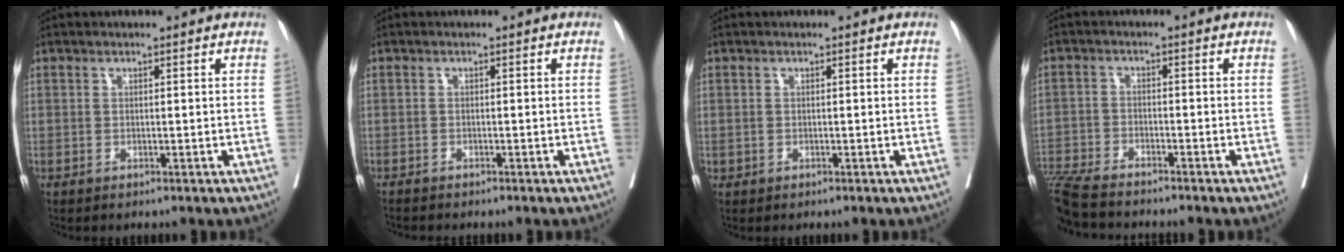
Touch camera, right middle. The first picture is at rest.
{"total": 1.9, "force": [-1.7, -0.1, 0.7], "torque": [-0.010, 0.000, -0.026]}
{"total": 0.0}
{"total": 10.5, "force": [-9.6, 0.5, 4.1], "torque": [-0.073, -0.013, -0.165]}